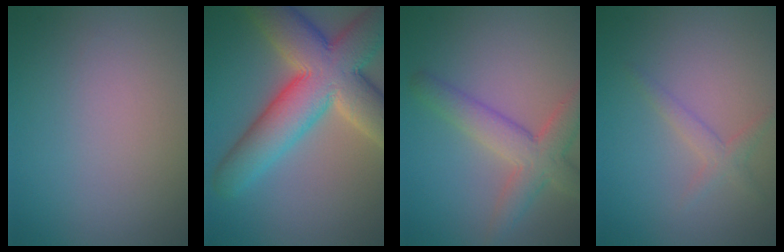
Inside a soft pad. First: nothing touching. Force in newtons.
{"total": 11.7, "press": 11.7, "slide": 0.9}
{"total": 4.6, "press": 4.6, "slide": 0.3}
{"total": 1.3, "press": 1.3, "slide": 0.1}